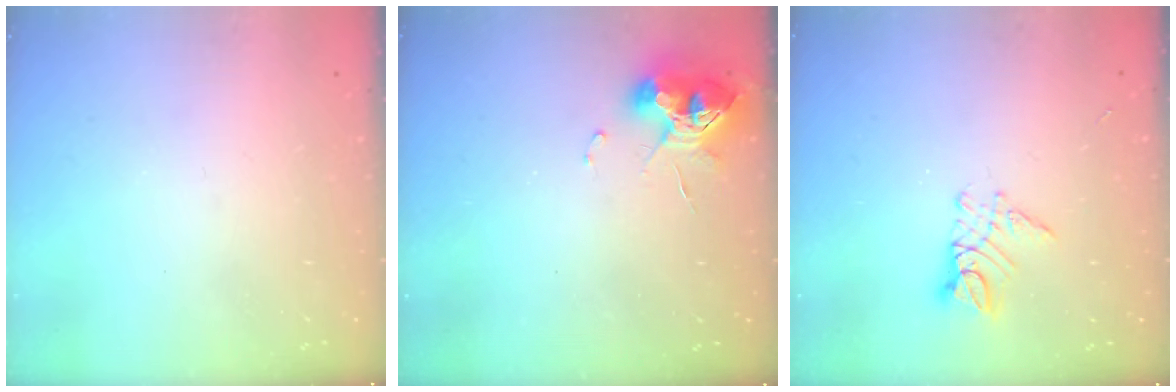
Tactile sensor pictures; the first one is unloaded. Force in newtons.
{"total": 9.9, "press": 9.9, "slide": 0.8}
{"total": 7.7, "press": 7.7, "slide": 0.5}